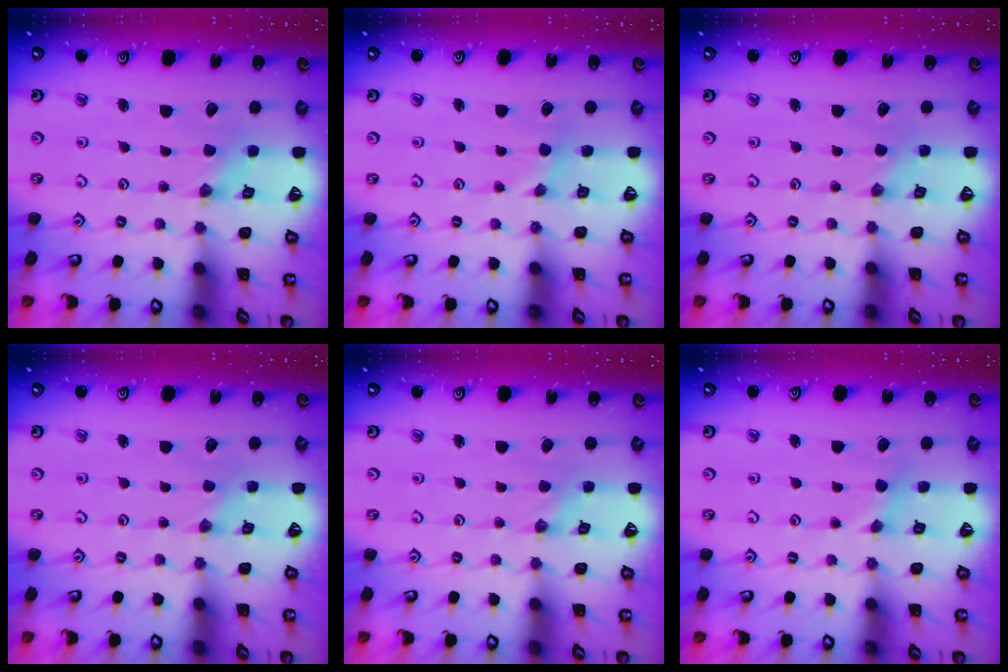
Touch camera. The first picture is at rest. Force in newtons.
{"total": 2.0, "press": 1.9, "slide": 0.4}
{"total": 0.0}
{"total": 0.0}
{"total": 0.0}
{"total": 2.8, "press": 2.8, "slide": 0.5}